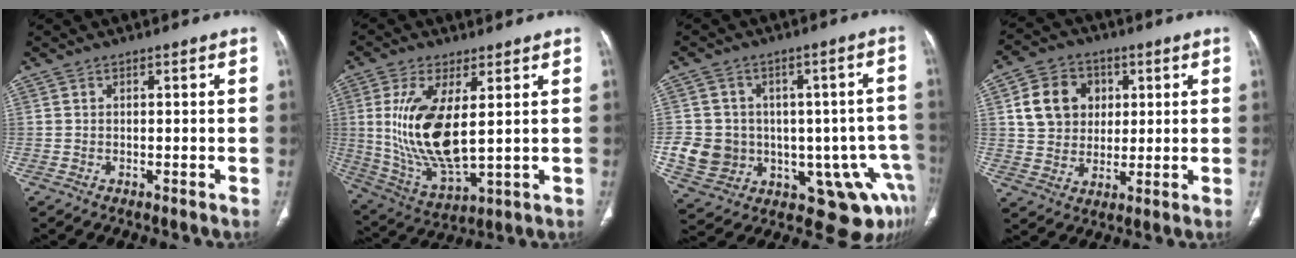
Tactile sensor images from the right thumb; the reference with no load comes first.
{"total": 15.8, "force": [2.4, 6.3, 14.2], "torque": [-0.291, -0.027, 0.062]}
{"total": 19.4, "force": [-4.1, 14.7, 12.0], "torque": [-0.175, 0.046, -0.026]}
{"total": 11.7, "force": [3.1, 9.8, 5.7], "torque": [-0.069, -0.001, 0.057]}